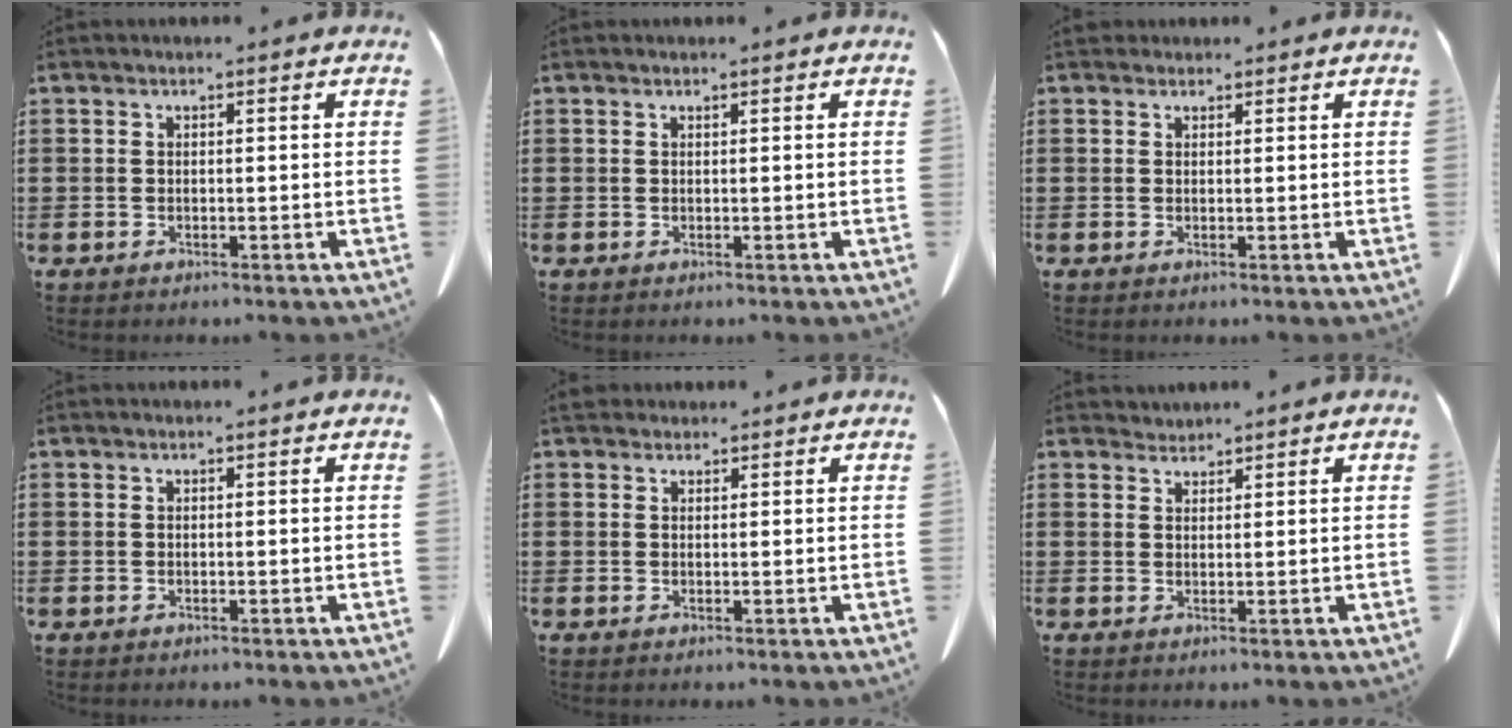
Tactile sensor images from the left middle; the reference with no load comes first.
{"total": 0.0}
{"total": 1.0, "force": [0.9, 0.6, 0.1], "torque": [-0.005, 0.004, 0.017]}
{"total": 0.0}
{"total": 1.5, "force": [1.2, 0.8, 0.3], "torque": [-0.011, 0.006, 0.024]}
{"total": 1.3, "force": [1.3, 0.2, -0.2], "torque": [0.000, 0.003, 0.025]}